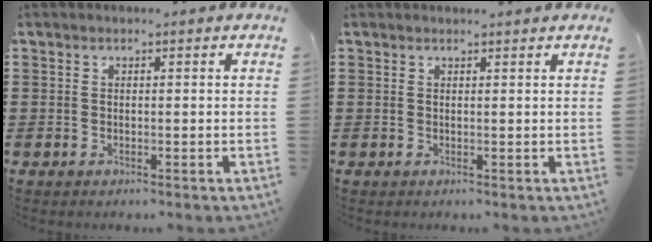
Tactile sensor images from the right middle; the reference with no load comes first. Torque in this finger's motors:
{"motor_torque": [0.00, 0.00, 0.00, -0.01]}